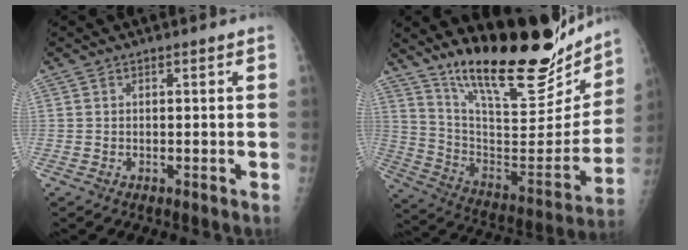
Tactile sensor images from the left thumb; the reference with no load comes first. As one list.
[{"total": 28.4, "force": [21.7, 8.1, 16.4], "torque": [-0.219, -0.107, 0.337]}]